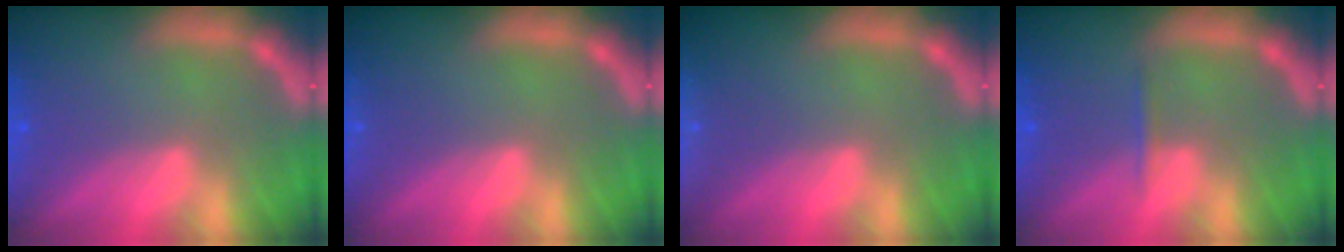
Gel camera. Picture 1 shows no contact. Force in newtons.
{"total": 0.9}
{"total": 2.9}
{"total": 0.9}